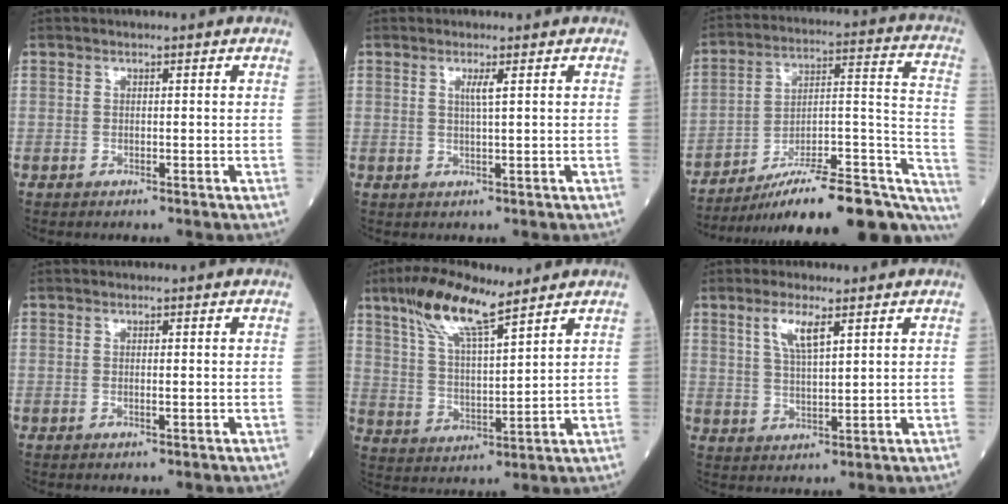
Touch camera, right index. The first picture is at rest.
{"total": 1.7, "force": [0.6, -0.3, 1.5], "torque": [-0.031, -0.004, 0.012]}
{"total": 26.0, "force": [-19.4, 5.2, 16.5], "torque": [-0.160, 0.023, -0.285]}
{"total": 0.7, "force": [-0.1, 0.0, 0.7], "torque": [-0.015, -0.003, -0.001]}
{"total": 11.3, "force": [7.9, 2.0, 7.8], "torque": [-0.157, 0.010, 0.149]}
{"total": 5.1, "force": [2.7, 1.0, 4.2], "torque": [-0.087, 0.001, 0.054]}